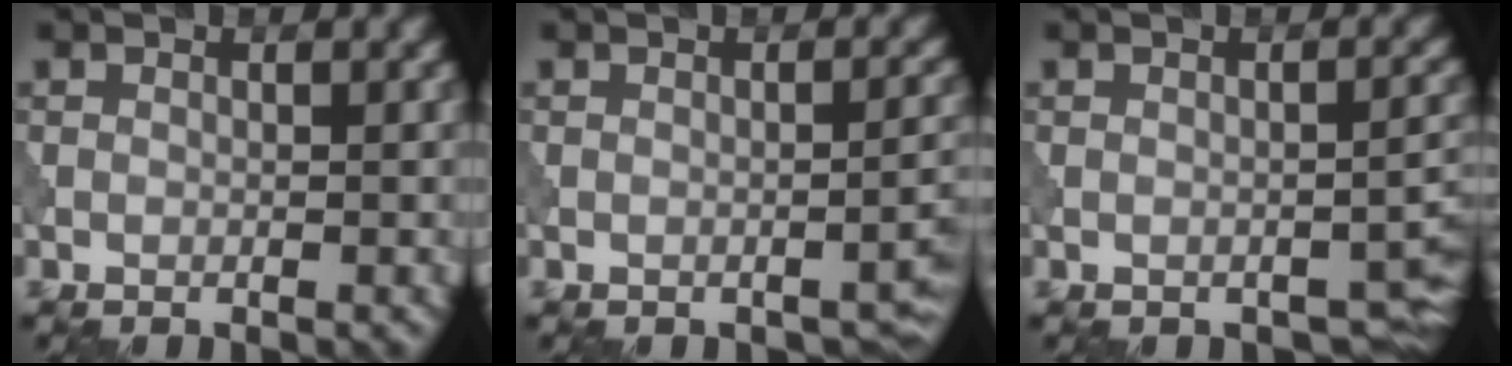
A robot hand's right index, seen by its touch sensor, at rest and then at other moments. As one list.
[{"total": 2.1, "force": [-1.4, 0.7, 1.4], "torque": [-0.016, 0.001, -0.020]}, {"total": 2.5, "force": [-1.5, 1.1, 1.6], "torque": [-0.016, -0.002, -0.016]}]